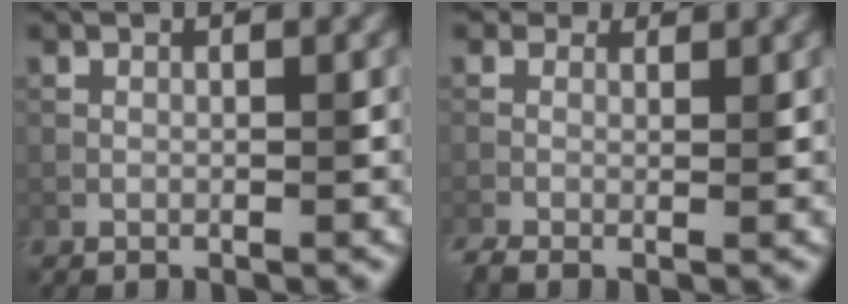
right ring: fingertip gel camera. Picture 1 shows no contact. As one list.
[{"total": 2.9, "force": [0.9, 2.1, 1.9], "torque": [-0.040, -0.005, 0.007]}]